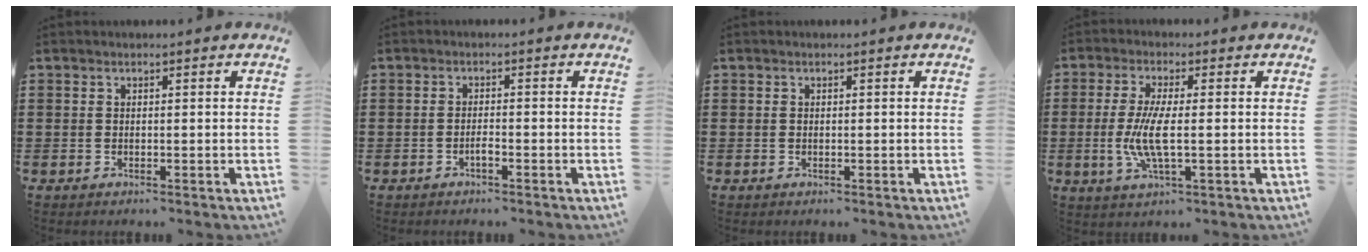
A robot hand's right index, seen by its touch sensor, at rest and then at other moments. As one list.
[{"total": 1.4, "force": [-0.8, 0.1, 1.1], "torque": [-0.023, -0.004, -0.014]}, {"total": 0.0}, {"total": 6.5, "force": [-0.9, 1.4, 6.3], "torque": [-0.139, -0.012, -0.024]}]